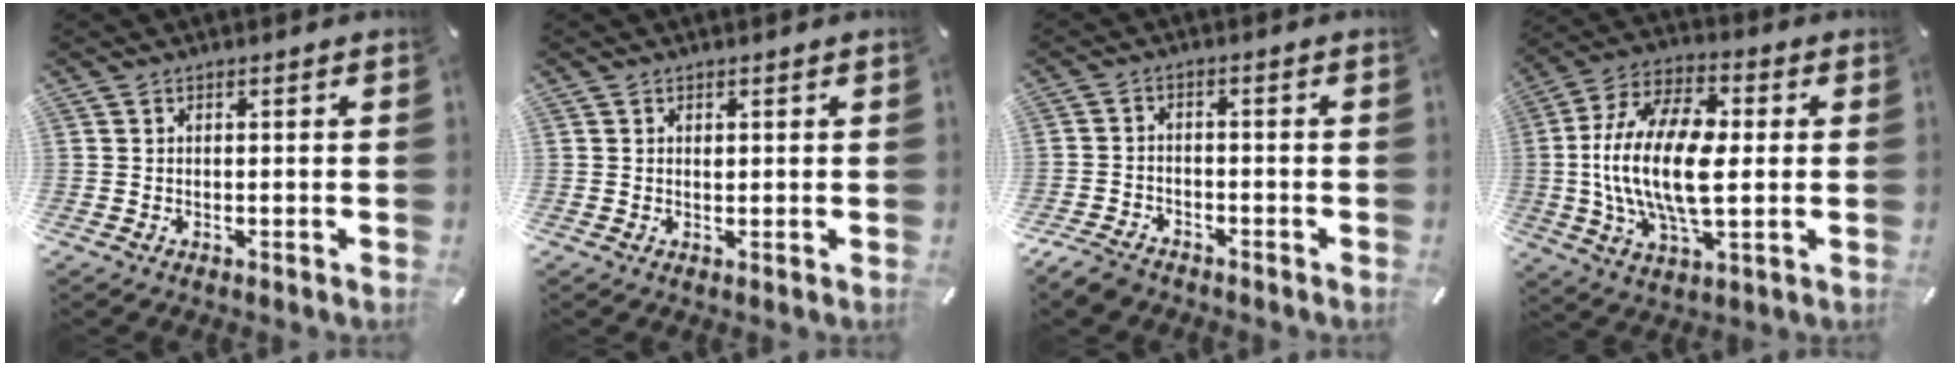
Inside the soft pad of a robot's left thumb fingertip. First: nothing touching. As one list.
[{"total": 0.6, "force": [0.3, 0.5, 0.3], "torque": [-0.006, -0.001, 0.006]}, {"total": 4.4, "force": [-3.7, 2.0, 1.4], "torque": [-0.039, 0.016, -0.075]}, {"total": 19.9, "force": [-0.3, 9.8, 17.2], "torque": [-0.371, -0.004, -0.007]}]